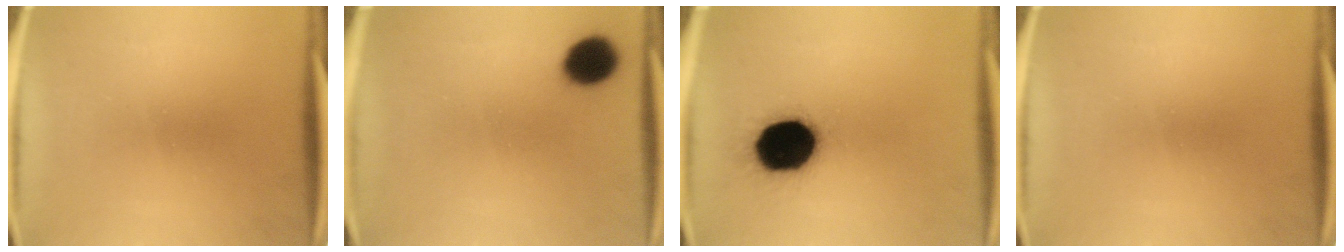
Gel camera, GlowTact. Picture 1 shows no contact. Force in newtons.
{"total": 8.6}
{"total": 19.6}
{"total": 0.0}